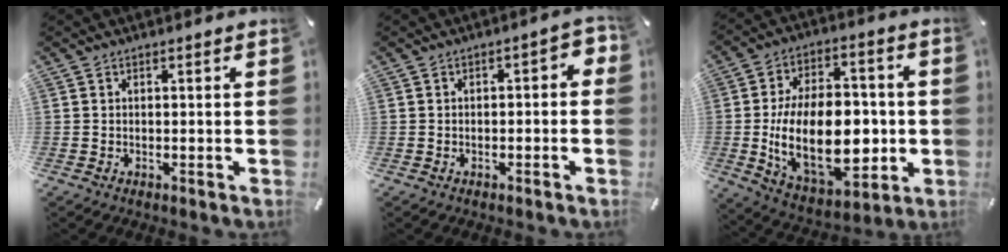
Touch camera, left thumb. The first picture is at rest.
{"total": 3.1, "force": [-1.4, 1.6, 2.3], "torque": [-0.039, 0.013, -0.026]}
{"total": 25.2, "force": [-2.8, 15.5, 19.7], "torque": [-0.344, -0.012, -0.031]}